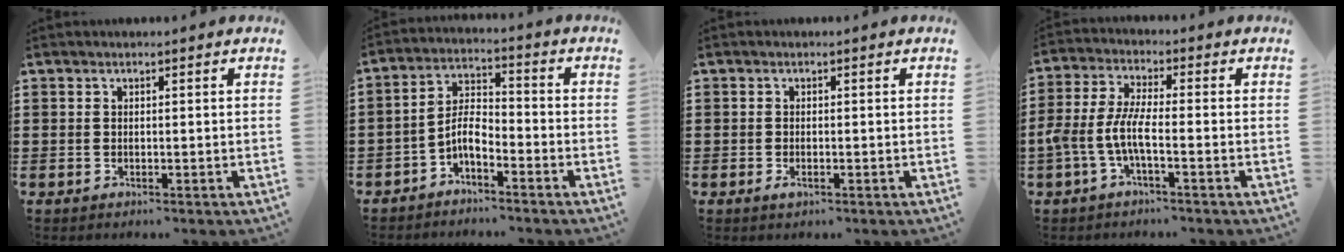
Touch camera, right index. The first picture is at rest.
{"total": 4.9, "force": [-3.0, 1.7, 3.4], "torque": [-0.077, 0.006, -0.063]}
{"total": 0.9, "force": [-0.3, 0.4, 0.8], "torque": [-0.022, -0.005, -0.007]}
{"total": 5.5, "force": [-2.3, 1.3, 4.9], "torque": [-0.127, -0.013, -0.053]}